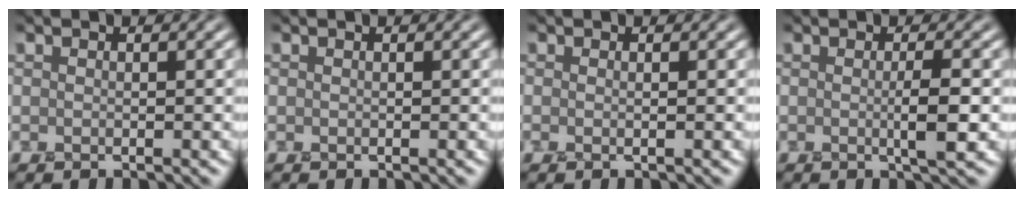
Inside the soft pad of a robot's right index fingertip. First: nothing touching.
{"total": 0.0}
{"total": 0.0}
{"total": 2.4, "force": [-0.3, 0.3, 2.4], "torque": [-0.042, -0.007, -0.004]}